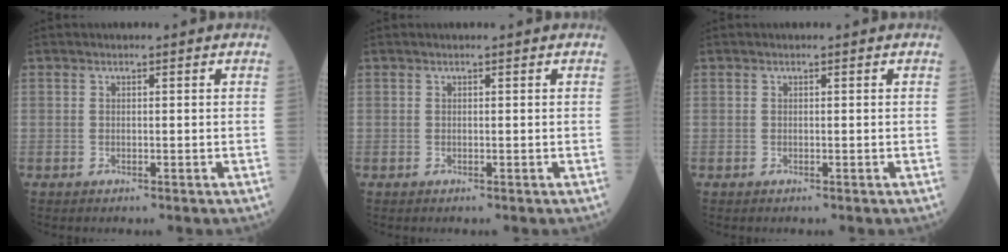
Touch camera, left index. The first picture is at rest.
{"total": 0.0}
{"total": 0.0}